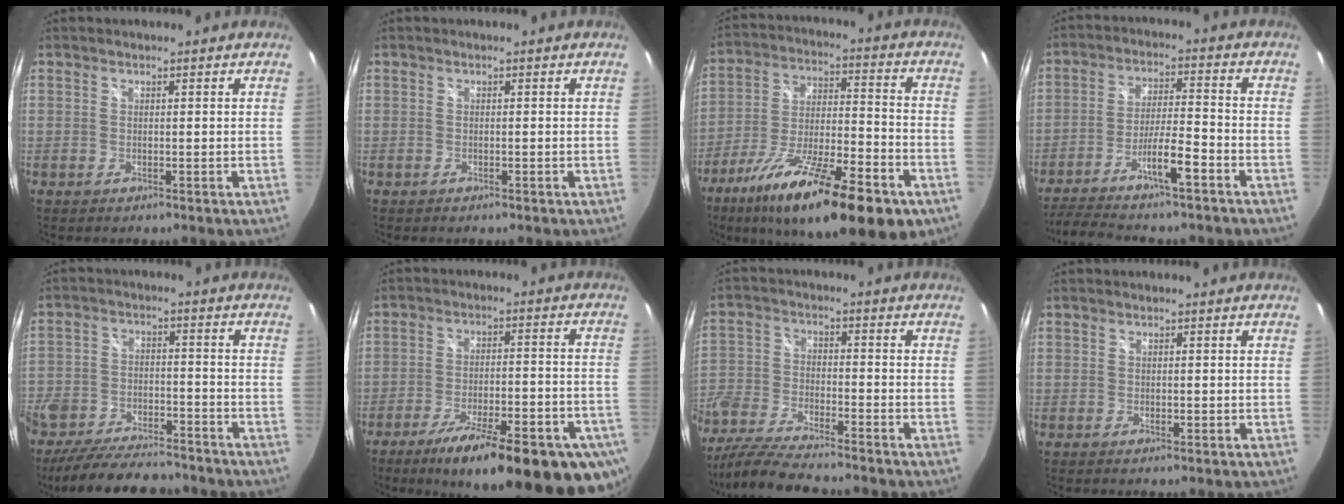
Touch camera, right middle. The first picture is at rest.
{"total": 0.5, "force": [-0.4, 0.3, 0.2], "torque": [-0.003, -0.002, -0.008]}
{"total": 24.8, "force": [-14.9, 6.4, 18.7], "torque": [-0.320, -0.041, -0.239]}
{"total": 11.6, "force": [-9.0, 0.7, 7.3], "torque": [-0.150, 0.001, -0.153]}
{"total": 18.8, "force": [-15.1, 7.1, 8.8], "torque": [-0.190, -0.016, -0.234]}
{"total": 25.1, "force": [-16.3, 6.2, 18.0], "torque": [-0.280, -0.053, -0.222]}
{"total": 14.7, "force": [-12.0, 3.7, 7.6], "torque": [-0.173, -0.032, -0.227]}
{"total": 0.7, "force": [-0.4, 0.3, 0.5], "torque": [-0.008, -0.001, -0.007]}